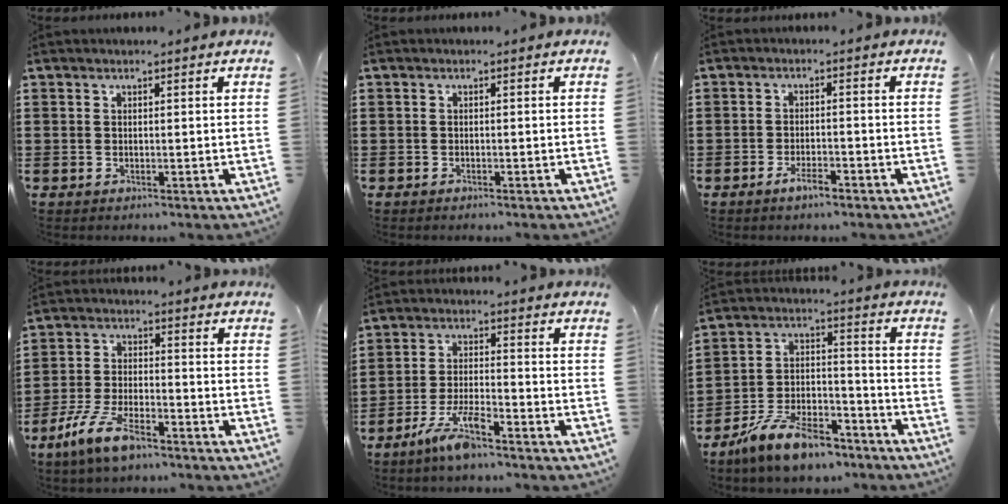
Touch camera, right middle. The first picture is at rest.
{"total": 0.6, "force": [-0.6, 0.2, 0.1], "torque": [-0.002, 0.001, -0.013]}
{"total": 3.0, "force": [-2.2, 0.9, 1.8], "torque": [-0.032, 0.006, -0.041]}
{"total": 8.5, "force": [-6.1, 2.5, 5.4], "torque": [-0.122, 0.001, -0.119]}
{"total": 6.5, "force": [-4.8, 1.0, 4.2], "torque": [-0.095, -0.006, -0.093]}
{"total": 11.2, "force": [-9.3, 3.3, 5.4], "torque": [-0.110, 0.033, -0.183]}